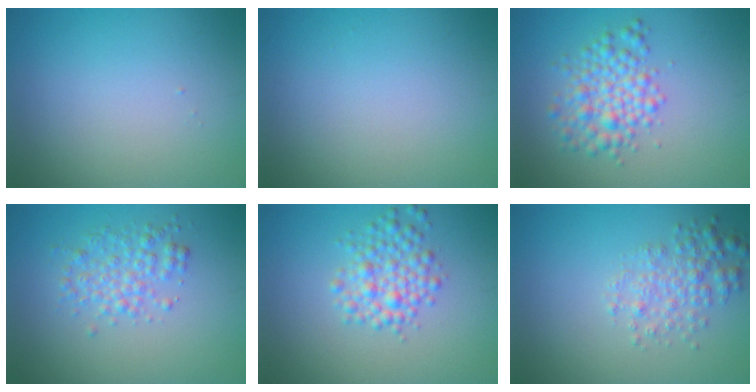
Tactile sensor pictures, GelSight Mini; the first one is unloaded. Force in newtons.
{"total": 0.0}
{"total": 3.8, "press": 3.8, "slide": 0.0}
{"total": 2.6, "press": 2.6, "slide": 0.0}
{"total": 3.2, "press": 3.2, "slide": 0.1}
{"total": 2.8, "press": 2.8, "slide": 0.1}